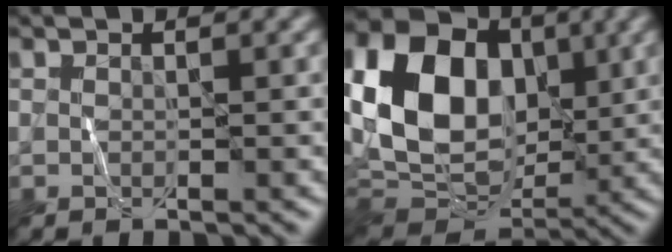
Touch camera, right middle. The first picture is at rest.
{"total": 14.4, "force": [2.3, 10.5, 9.6], "torque": [-0.191, 0.019, 0.029]}